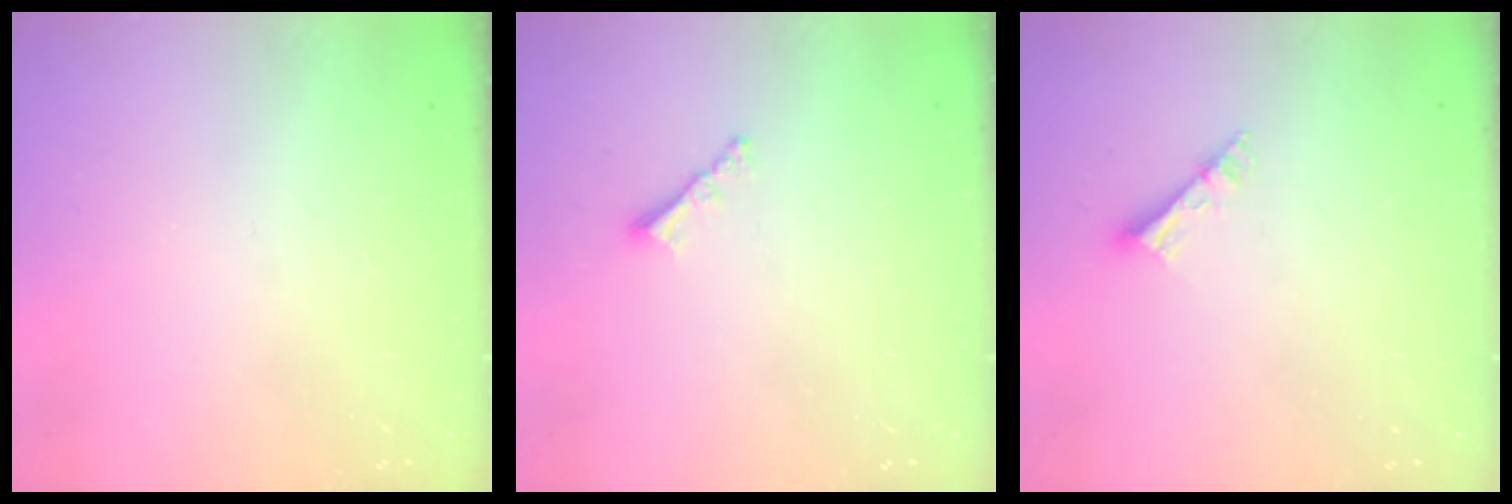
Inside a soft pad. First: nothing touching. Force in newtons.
{"total": 2.2, "press": 2.2, "slide": 0.5}
{"total": 4.1, "press": 4.1, "slide": 0.2}